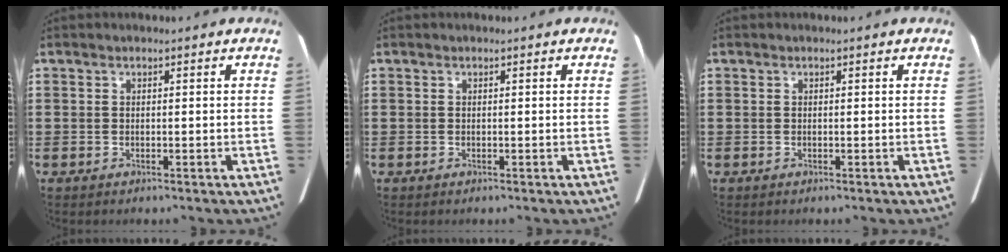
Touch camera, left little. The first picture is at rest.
{"total": 0.0}
{"total": 0.0}